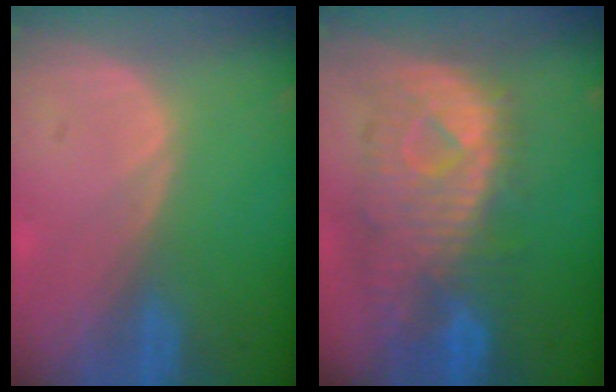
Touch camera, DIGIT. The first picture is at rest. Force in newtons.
{"total": 10.9, "press": 9.7, "slide": 5.0}